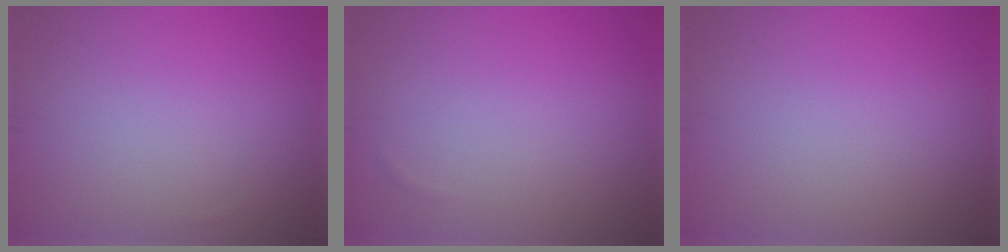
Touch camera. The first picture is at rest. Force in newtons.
{"total": 0.0}
{"total": 0.0}